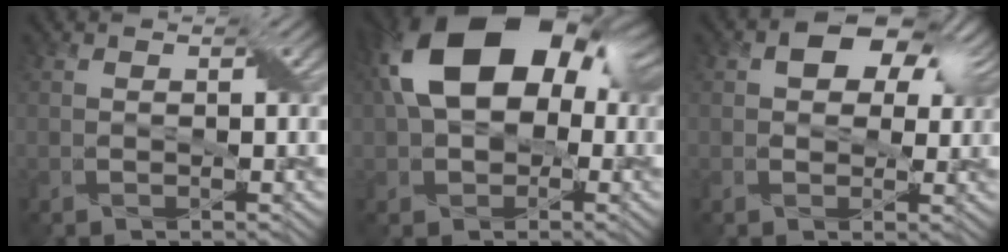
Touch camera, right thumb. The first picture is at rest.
{"total": 17.7, "force": [3.2, 11.7, 12.9], "torque": [-0.230, 0.020, 0.042]}
{"total": 7.7, "force": [3.2, 5.0, 5.0], "torque": [-0.082, 0.008, 0.047]}